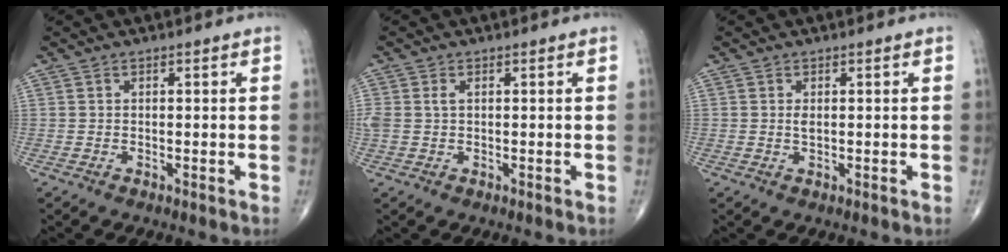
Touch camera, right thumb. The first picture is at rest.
{"total": 2.6, "force": [0.5, 1.6, 2.0], "torque": [-0.064, 0.012, 0.014]}
{"total": 1.1, "force": [0.2, 0.5, 0.9], "torque": [-0.017, -0.002, 0.004]}